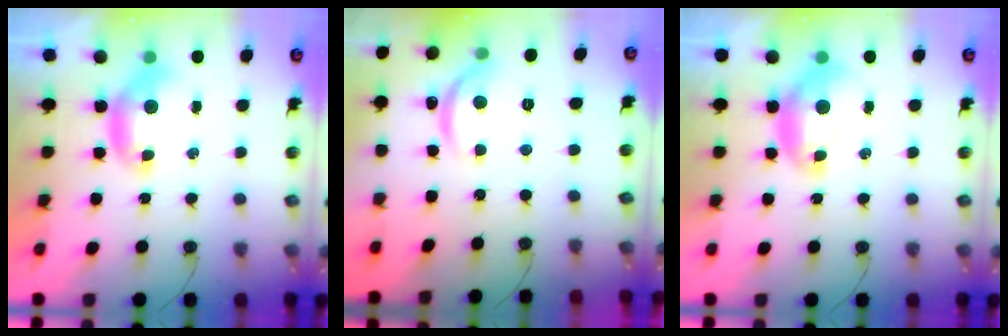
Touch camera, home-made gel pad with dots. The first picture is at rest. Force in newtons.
{"total": 6.2, "press": 6.1, "slide": 0.6}
{"total": 1.8, "press": 1.8, "slide": 0.2}